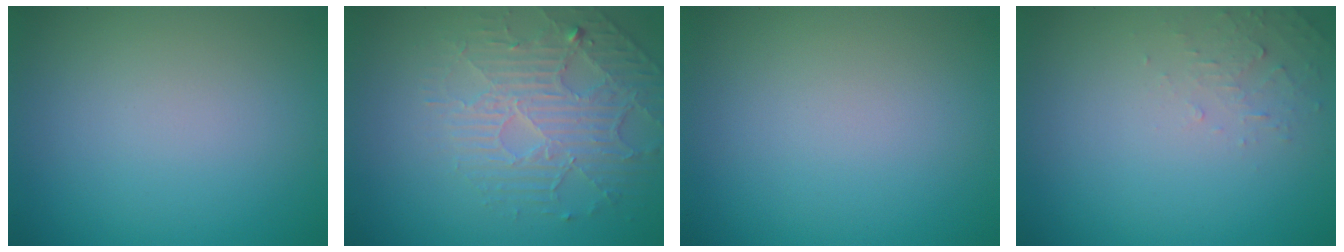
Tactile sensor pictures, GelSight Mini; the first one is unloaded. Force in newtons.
{"total": 4.7, "press": 3.4, "slide": 3.2}
{"total": 0.0}
{"total": 1.4, "press": 1.4, "slide": 0.2}